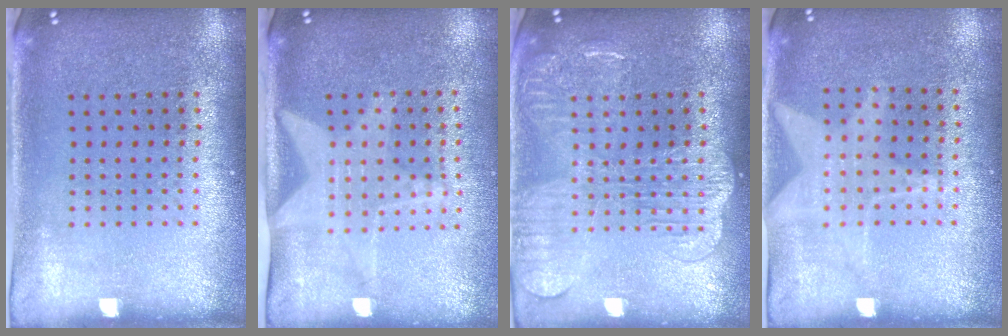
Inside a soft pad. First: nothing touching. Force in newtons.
{"total": 1.9, "press": 1.5, "slide": 1.1}
{"total": 3.7, "press": 3.6, "slide": 0.5}
{"total": 1.2, "press": 0.9, "slide": 0.8}